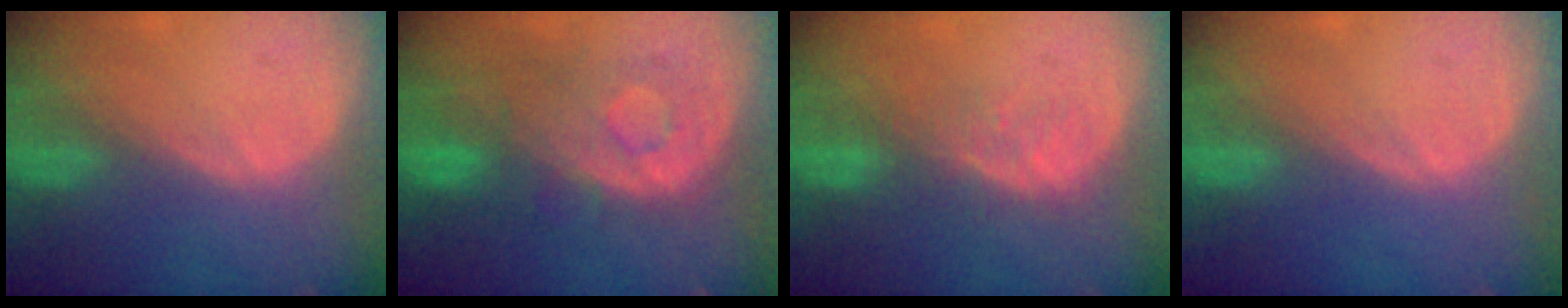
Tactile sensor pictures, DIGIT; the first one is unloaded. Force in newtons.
{"total": 9.1, "press": 8.6, "slide": 3.0}
{"total": 4.5, "press": 4.2, "slide": 1.7}
{"total": 0.0}